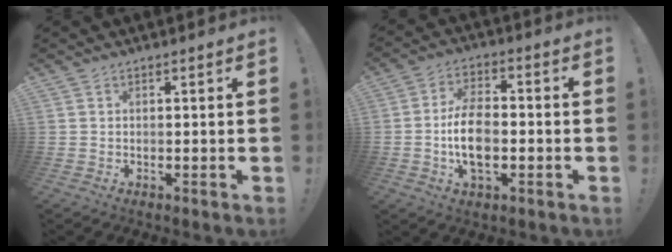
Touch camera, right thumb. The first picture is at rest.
{"total": 11.8, "force": [-2.2, 6.9, 9.3], "torque": [-0.177, 0.005, -0.039]}